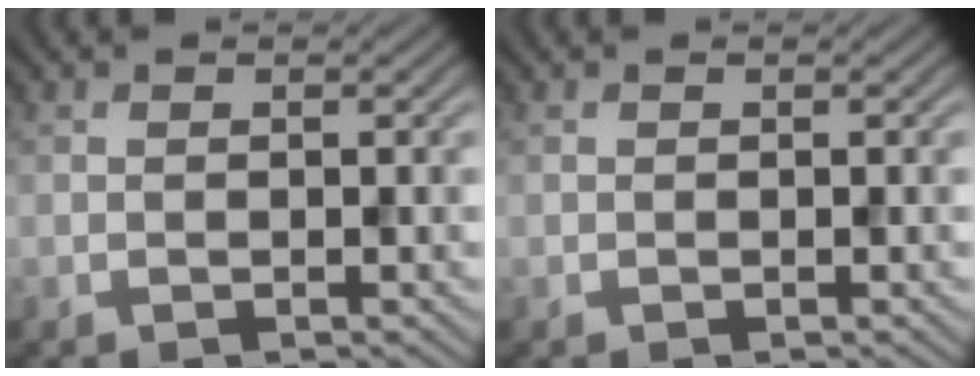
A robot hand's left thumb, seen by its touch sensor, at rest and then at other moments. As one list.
[{"total": 0.0}]